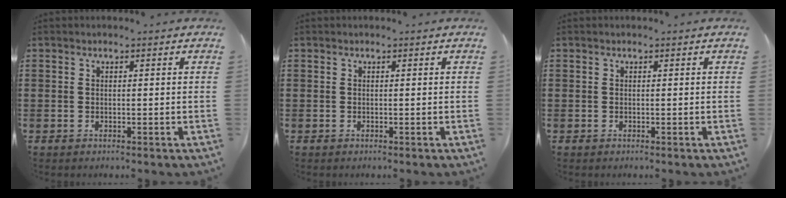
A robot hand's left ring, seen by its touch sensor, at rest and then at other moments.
{"total": 0.0}
{"total": 0.0}